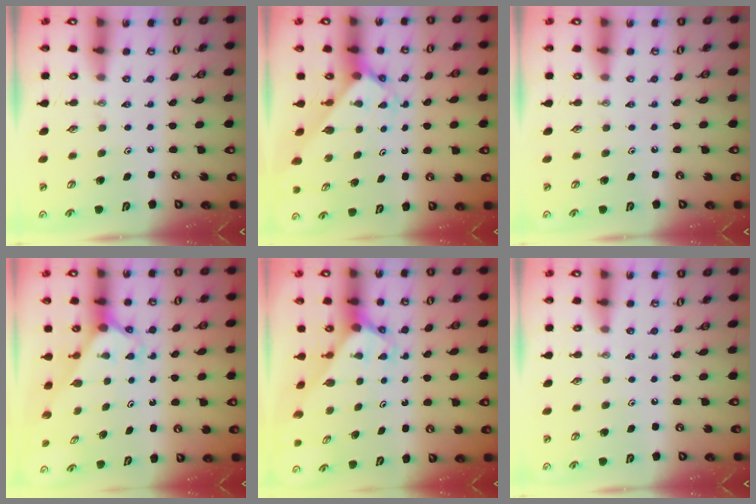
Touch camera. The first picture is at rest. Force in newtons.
{"total": 2.1, "press": 2.1, "slide": 0.3}
{"total": 0.0}
{"total": 2.4, "press": 2.4, "slide": 0.3}
{"total": 3.1, "press": 3.1, "slide": 0.2}
{"total": 0.0}